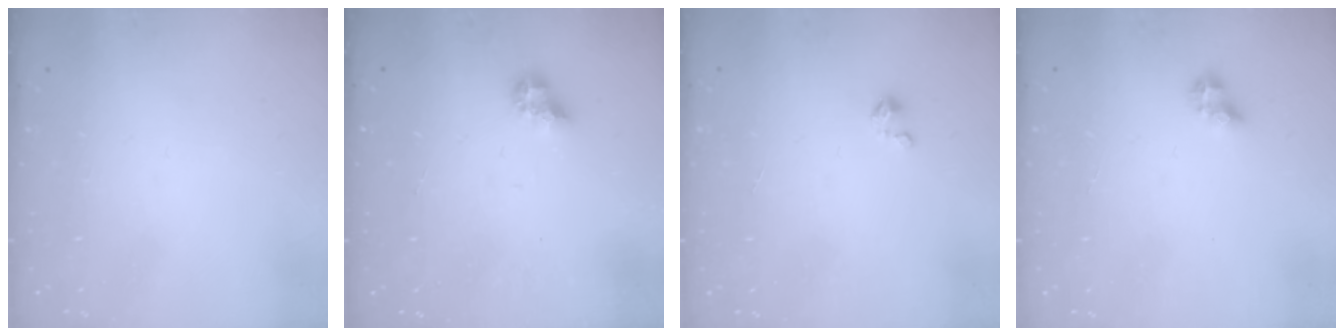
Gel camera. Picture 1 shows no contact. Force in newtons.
{"total": 6.3, "press": 6.3, "slide": 0.5}
{"total": 0.0}
{"total": 4.9, "press": 4.9, "slide": 0.5}